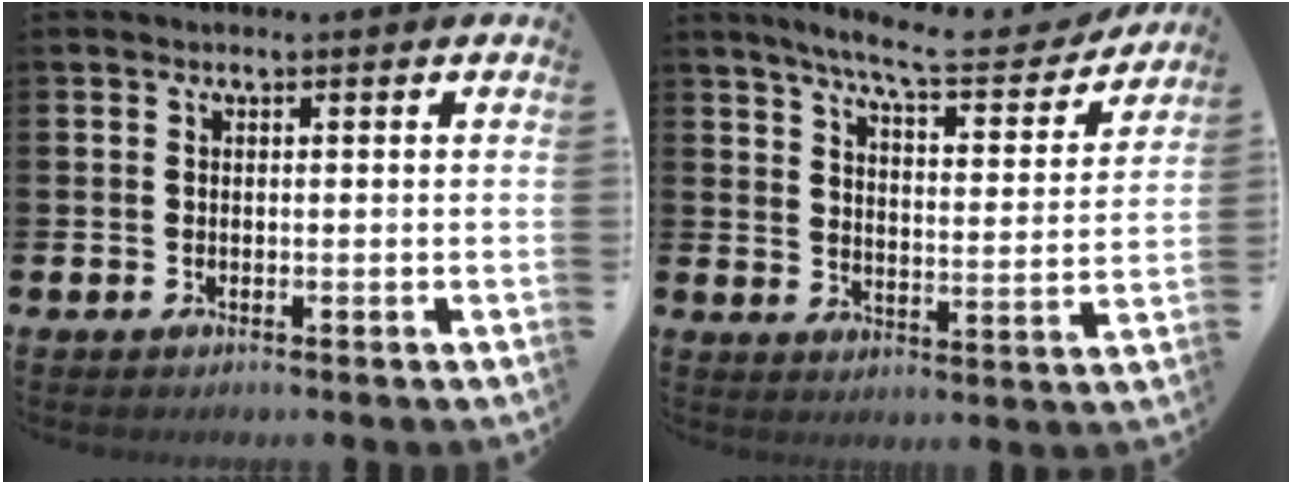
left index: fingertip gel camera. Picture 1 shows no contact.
{"total": 8.4, "force": [7.5, 1.0, 3.6], "torque": [-0.082, -0.048, 0.126]}